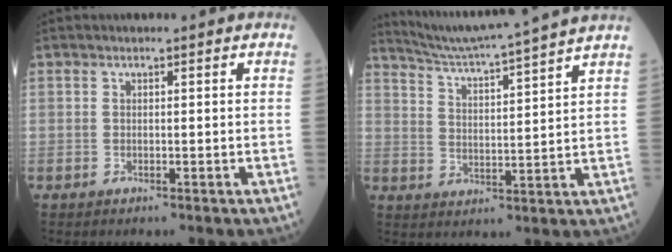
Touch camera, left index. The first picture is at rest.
{"total": 14.7, "force": [13.5, -2.5, 5.4], "torque": [-0.104, -0.020, 0.198]}